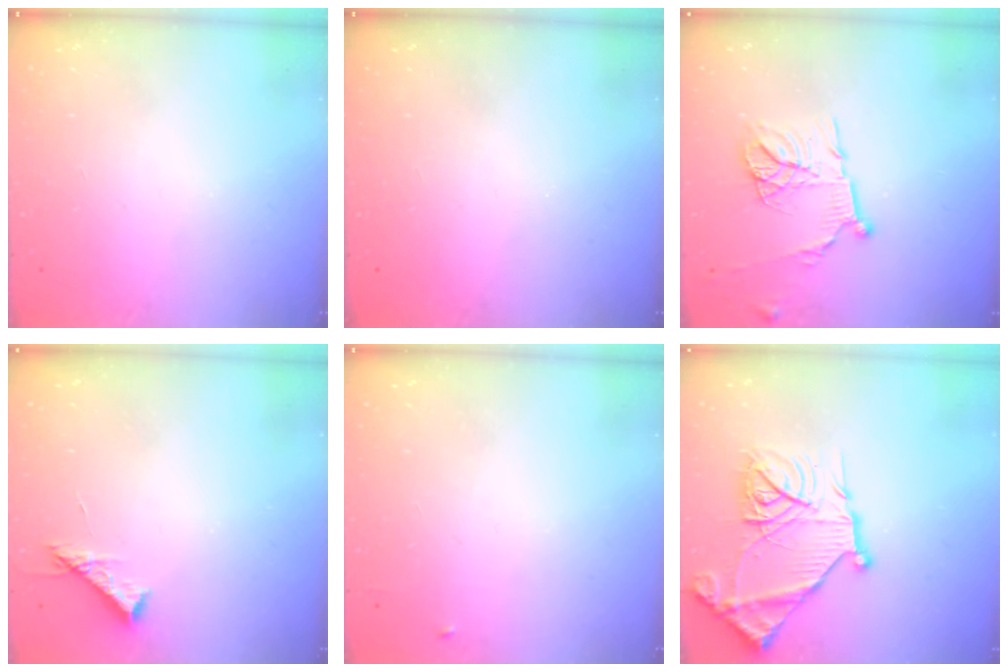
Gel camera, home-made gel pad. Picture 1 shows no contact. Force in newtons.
{"total": 0.0}
{"total": 14.7, "press": 14.7, "slide": 1.6}
{"total": 6.0, "press": 6.0, "slide": 0.5}
{"total": 3.9, "press": 3.9, "slide": 0.5}
{"total": 22.8, "press": 22.6, "slide": 2.3}